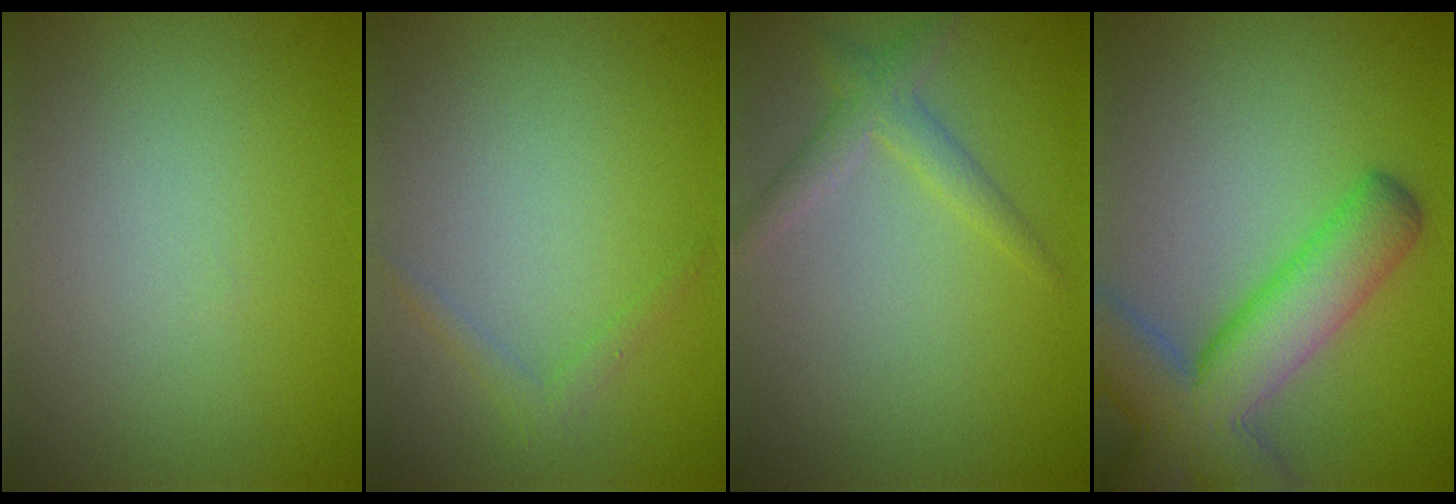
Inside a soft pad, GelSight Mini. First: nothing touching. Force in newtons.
{"total": 1.2, "press": 1.2, "slide": 0.1}
{"total": 2.2, "press": 2.1, "slide": 0.1}
{"total": 9.1, "press": 9.1, "slide": 0.6}